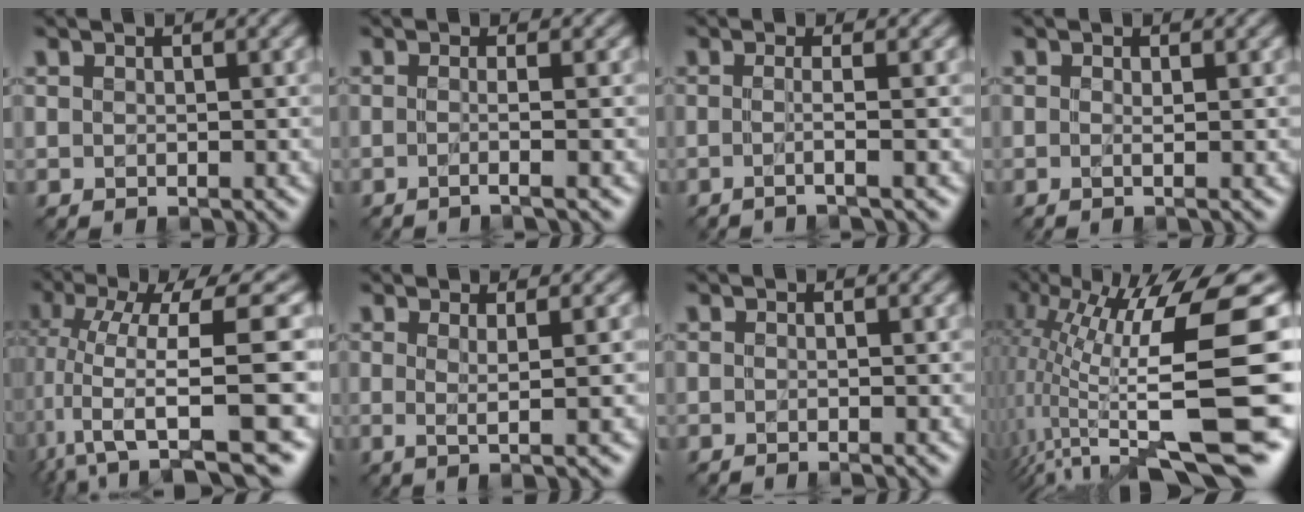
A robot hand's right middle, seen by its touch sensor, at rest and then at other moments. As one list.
[{"total": 2.6, "force": [-0.4, 0.9, 2.4], "torque": [-0.019, -0.011, -0.034]}, {"total": 2.3, "force": [-0.5, 0.6, 2.2], "torque": [-0.026, -0.012, -0.027]}, {"total": 1.2, "force": [-0.1, 0.3, 1.2], "torque": [-0.016, -0.006, -0.006]}, {"total": 12.5, "force": [0.2, 3.7, 11.9], "torque": [-0.209, 0.010, 0.028]}, {"total": 2.9, "force": [0.2, 0.6, 2.9], "torque": [-0.047, -0.003, -0.001]}, {"total": 1.3, "force": [-0.3, 0.6, 1.1], "torque": [-0.004, -0.010, -0.015]}, {"total": 14.3, "force": [-1.2, 3.6, 13.7], "torque": [-0.242, 0.004, -0.004]}]